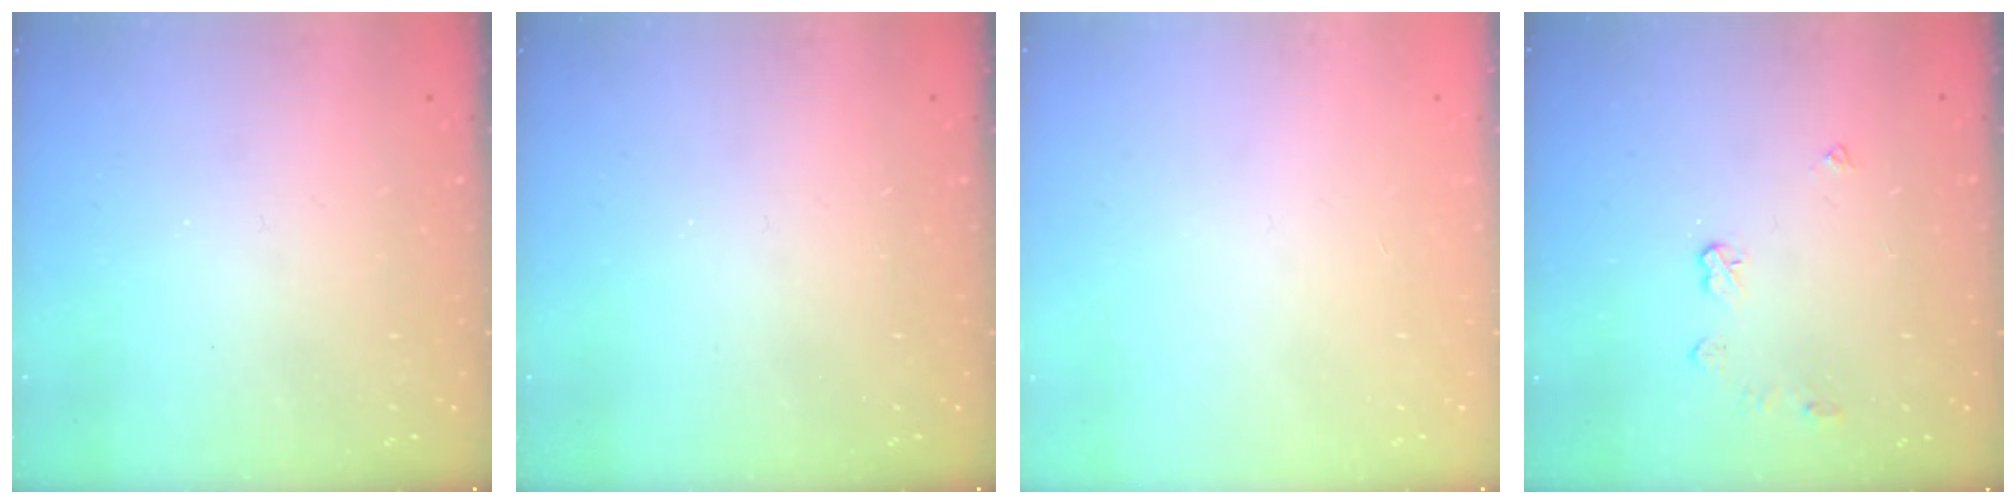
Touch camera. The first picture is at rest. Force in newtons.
{"total": 0.0}
{"total": 0.0}
{"total": 5.6, "press": 5.6, "slide": 0.2}